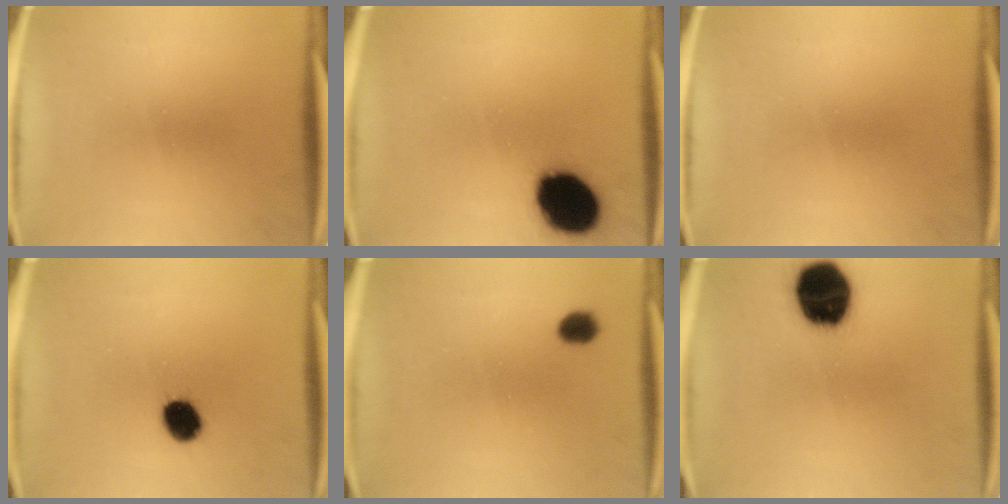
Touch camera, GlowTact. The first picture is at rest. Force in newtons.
{"total": 16.9}
{"total": 0.0}
{"total": 7.2}
{"total": 2.7}
{"total": 18.2}